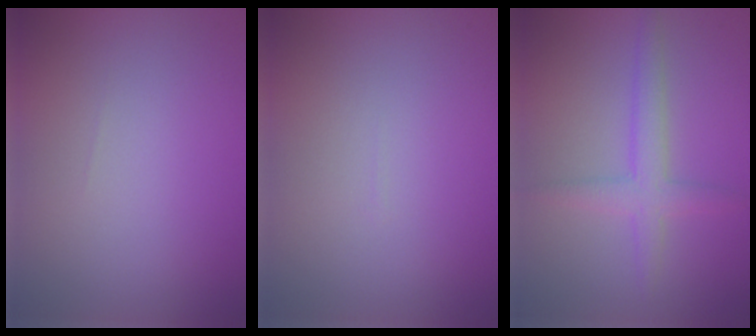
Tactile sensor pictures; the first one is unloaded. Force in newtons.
{"total": 0.0}
{"total": 2.7, "press": 2.7, "slide": 0.2}